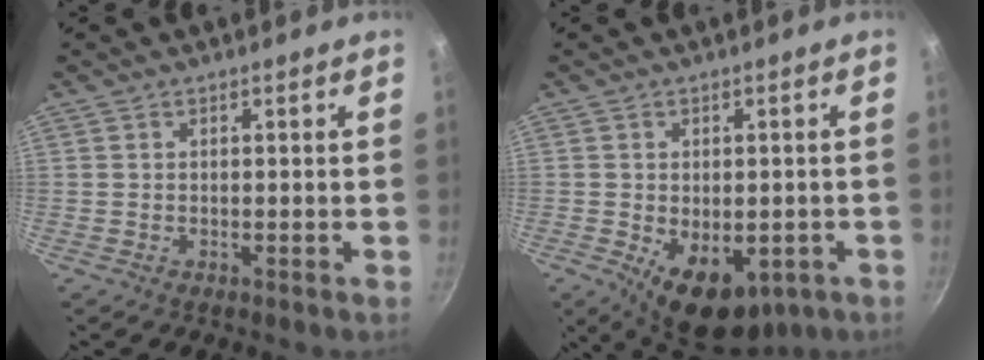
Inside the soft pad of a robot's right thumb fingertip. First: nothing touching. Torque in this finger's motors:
{"motor_torque": [-0.37, 0.64, 1.21, -0.40, 0.10]}